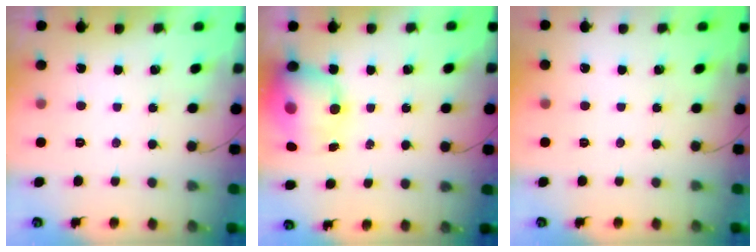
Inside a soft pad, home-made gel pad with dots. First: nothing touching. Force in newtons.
{"total": 13.2, "press": 12.8, "slide": 3.3}
{"total": 0.0}